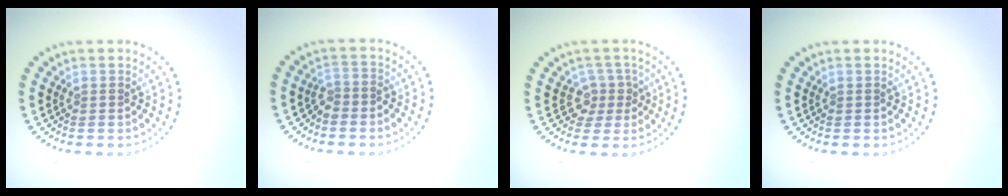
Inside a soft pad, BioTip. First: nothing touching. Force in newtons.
{"total": 1.4, "press": 1.1, "slide": 0.9}
{"total": 2.2, "press": 1.6, "slide": 1.5}
{"total": 0.0}